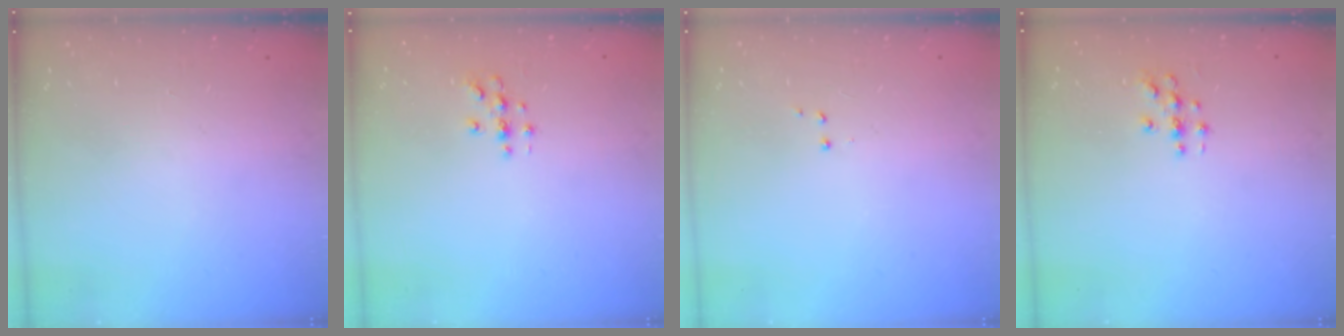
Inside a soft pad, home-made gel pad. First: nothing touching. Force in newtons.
{"total": 3.0, "press": 3.0, "slide": 0.3}
{"total": 2.8, "press": 2.7, "slide": 0.5}
{"total": 3.1, "press": 3.0, "slide": 0.3}